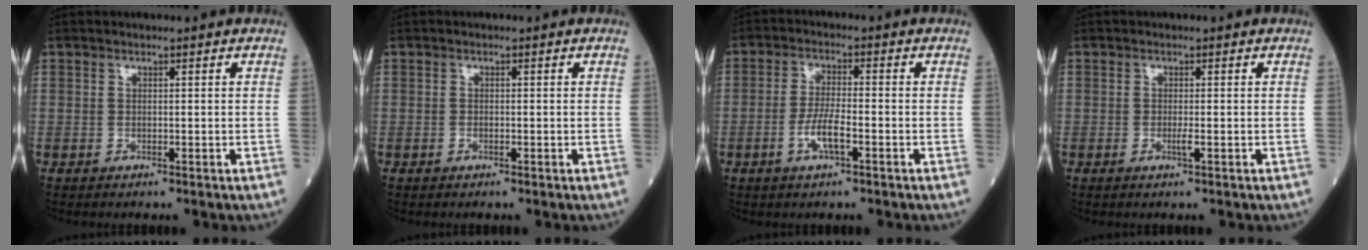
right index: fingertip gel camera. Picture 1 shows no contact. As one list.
[{"total": 0.6, "force": [-0.3, 0.2, 0.4], "torque": [-0.011, 0.000, -0.005]}, {"total": 4.8, "force": [-2.0, 0.8, 4.3], "torque": [-0.087, -0.002, -0.039]}, {"total": 1.1, "force": [-0.4, 0.0, 1.1], "torque": [-0.023, -0.003, -0.007]}]